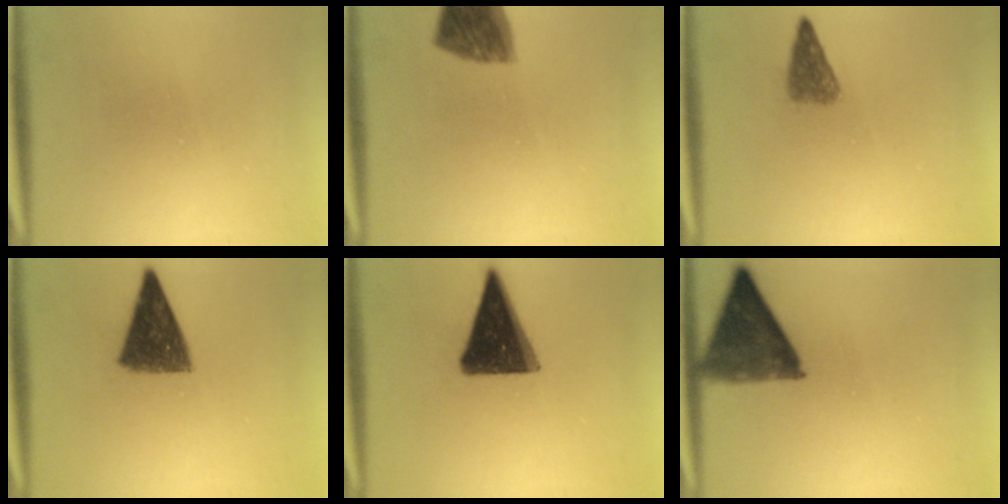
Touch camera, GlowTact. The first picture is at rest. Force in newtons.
{"total": 8.8}
{"total": 3.2}
{"total": 8.4}
{"total": 14.2}
{"total": 8.4}